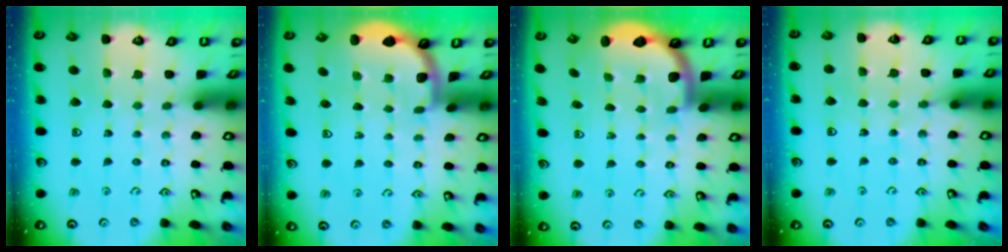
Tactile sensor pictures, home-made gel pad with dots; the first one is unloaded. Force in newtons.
{"total": 1.9, "press": 1.9, "slide": 0.0}
{"total": 2.5, "press": 2.2, "slide": 1.2}
{"total": 4.6, "press": 4.2, "slide": 1.9}